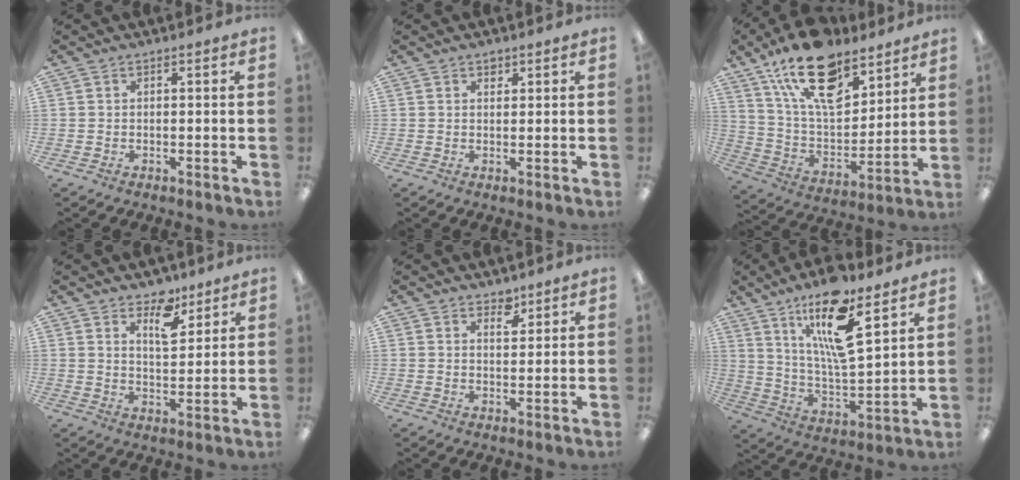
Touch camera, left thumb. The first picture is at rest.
{"total": 1.3, "force": [1.0, 0.7, 0.4], "torque": [0.008, -0.006, 0.016]}
{"total": 20.7, "force": [13.8, 10.0, 11.6], "torque": [-0.205, -0.073, 0.246]}
{"total": 8.3, "force": [5.6, 4.2, 4.4], "torque": [-0.046, -0.034, 0.094]}
{"total": 3.5, "force": [2.8, 1.7, 1.4], "torque": [0.000, -0.019, 0.045]}
{"total": 19.0, "force": [11.5, 5.7, 14.0], "torque": [-0.254, -0.057, 0.188]}